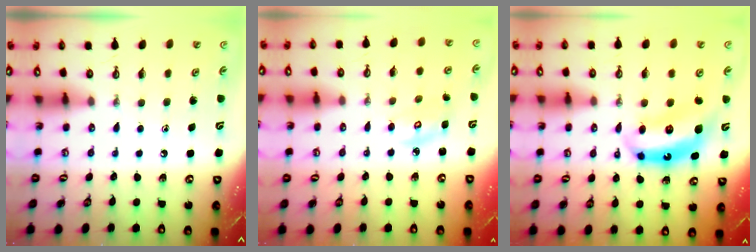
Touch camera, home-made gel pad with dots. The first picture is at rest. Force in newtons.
{"total": 3.2, "press": 3.2, "slide": 0.2}
{"total": 7.9, "press": 7.9, "slide": 0.7}